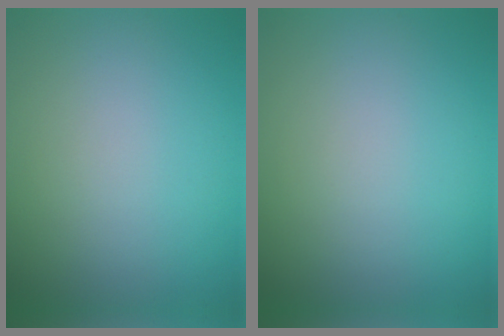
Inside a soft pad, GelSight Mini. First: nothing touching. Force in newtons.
{"total": 0.0}